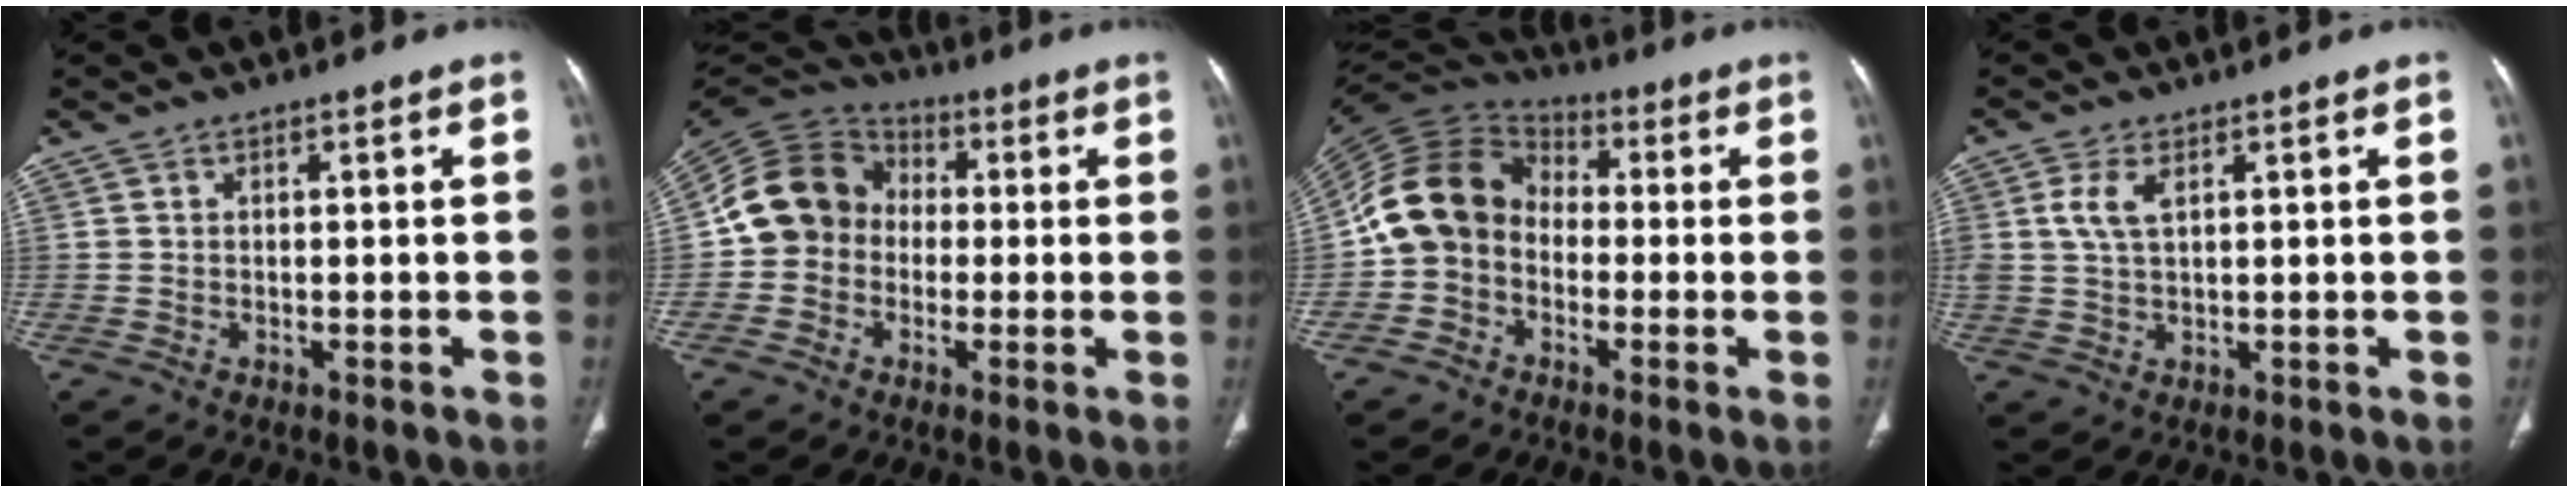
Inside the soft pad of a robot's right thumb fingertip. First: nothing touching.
{"total": 11.8, "force": [-0.7, 10.4, 5.5], "torque": [-0.091, 0.032, -0.029]}
{"total": 13.1, "force": [-1.9, 10.9, 7.2], "torque": [-0.130, 0.046, -0.053]}
{"total": 4.3, "force": [1.6, 1.8, 3.6], "torque": [-0.085, 0.002, 0.035]}